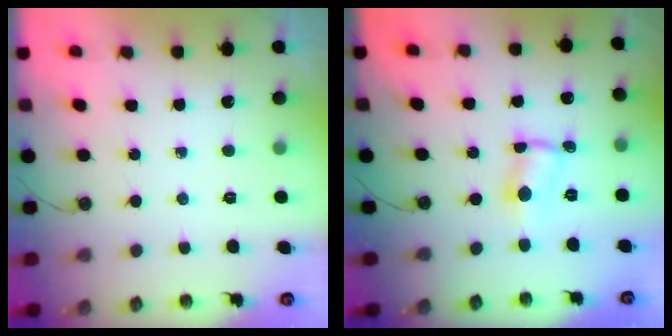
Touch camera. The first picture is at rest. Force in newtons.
{"total": 1.2, "press": 1.1, "slide": 0.6}